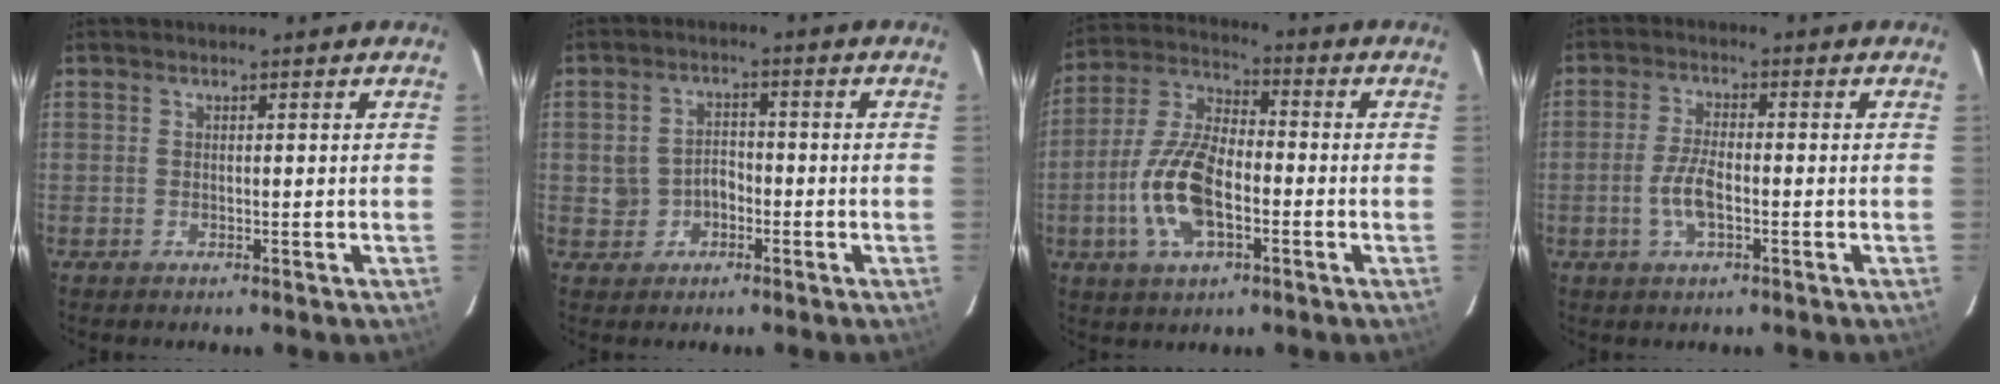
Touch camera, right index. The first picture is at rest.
{"total": 4.4, "force": [-1.4, 3.9, 1.5], "torque": [-0.038, 0.015, -0.014]}
{"total": 13.6, "force": [-4.0, 6.5, 11.3], "torque": [-0.242, 0.005, -0.077]}
{"total": 5.4, "force": [-1.8, 2.0, 4.7], "torque": [-0.102, 0.002, -0.034]}